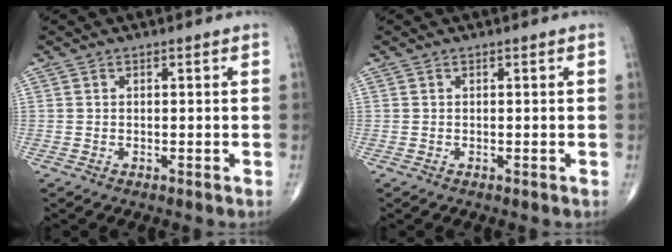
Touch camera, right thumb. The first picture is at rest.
{"total": 0.0}